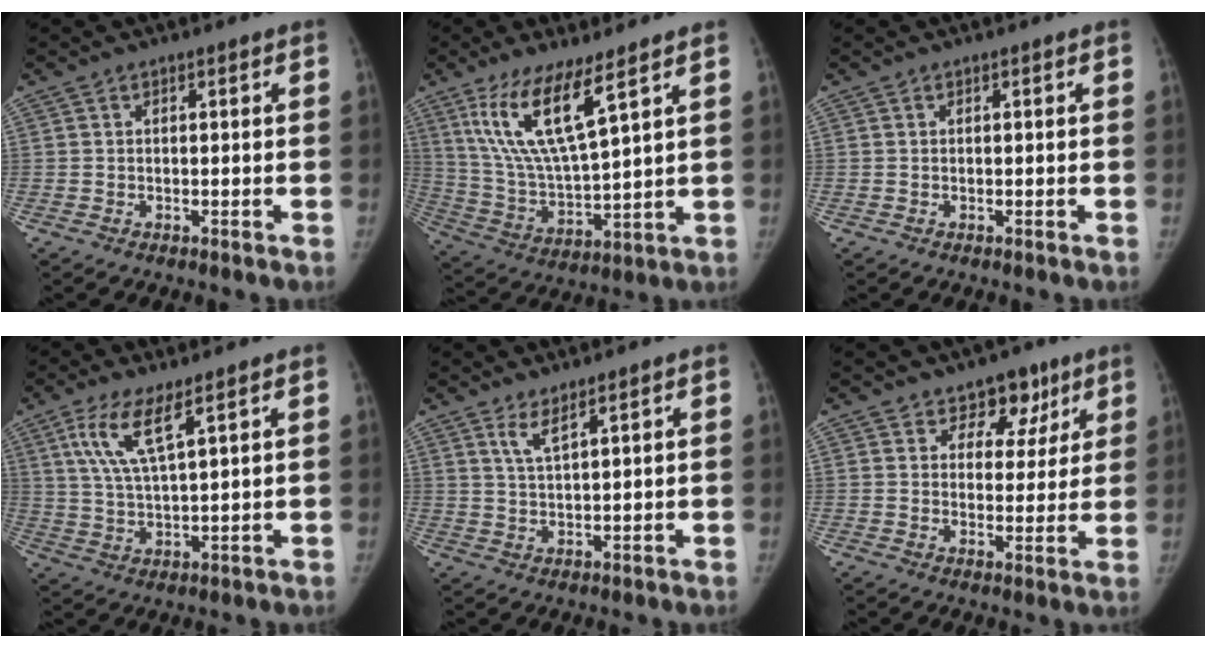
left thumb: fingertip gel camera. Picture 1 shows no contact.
{"total": 14.0, "force": [7.8, 3.0, 11.2], "torque": [-0.225, -0.044, 0.166]}
{"total": 0.0}
{"total": 8.1, "force": [4.4, 1.7, 6.6], "torque": [-0.144, -0.020, 0.095]}
{"total": 3.2, "force": [2.3, 0.5, 2.2], "torque": [-0.047, -0.020, 0.051]}
{"total": 7.0, "force": [4.6, 4.9, 2.0], "torque": [0.018, -0.019, 0.065]}